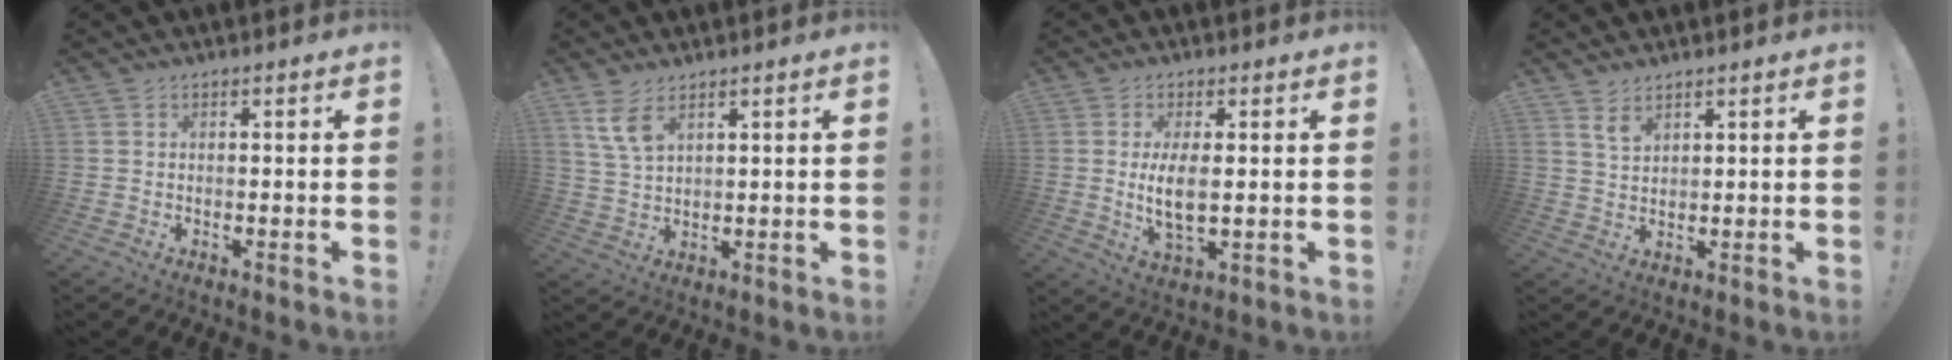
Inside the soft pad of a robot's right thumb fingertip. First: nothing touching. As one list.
[{"total": 6.8, "force": [4.1, 3.1, 4.4], "torque": [-0.076, -0.019, 0.079]}, {"total": 7.4, "force": [0.3, 2.9, 6.8], "torque": [-0.129, -0.020, 0.000]}, {"total": 3.8, "force": [2.8, 1.6, 2.0], "torque": [-0.031, -0.019, 0.050]}]